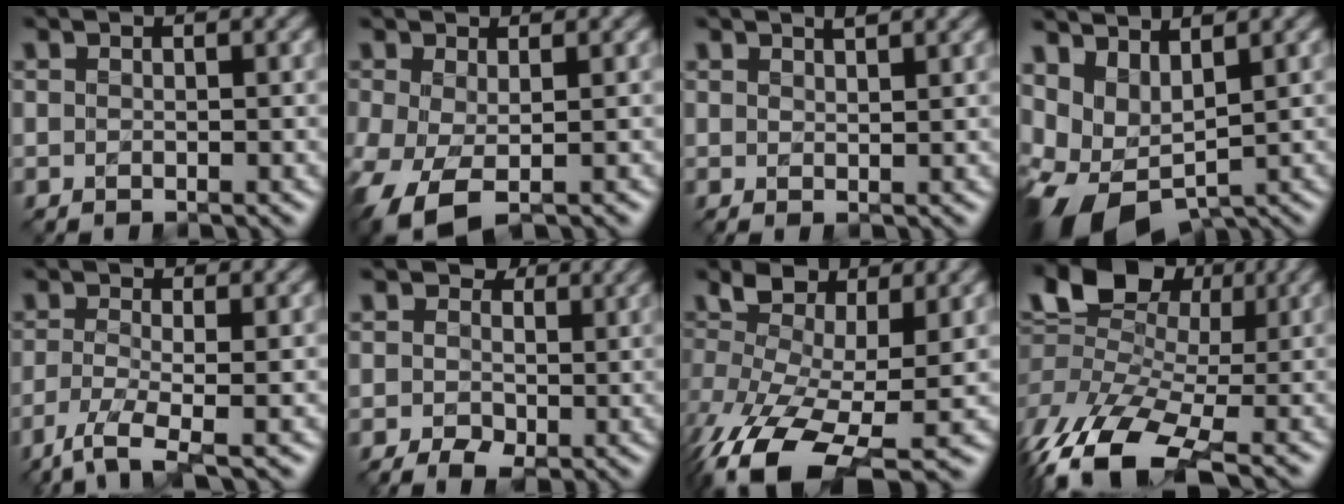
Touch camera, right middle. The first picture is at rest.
{"total": 4.3, "force": [-1.7, 1.6, 3.6], "torque": [-0.087, -0.007, -0.037]}
{"total": 1.5, "force": [1.3, 0.3, 0.7], "torque": [-0.004, 0.005, 0.019]}
{"total": 7.3, "force": [0.1, 4.4, 5.9], "torque": [-0.128, -0.010, 0.011]}
{"total": 3.8, "force": [-1.8, 0.9, 3.2], "torque": [-0.064, -0.005, -0.047]}
{"total": 3.6, "force": [1.0, 2.8, 2.1], "torque": [-0.027, 0.008, 0.012]}
{"total": 9.3, "force": [-2.2, 4.6, 7.8], "torque": [-0.171, -0.003, -0.052]}
{"total": 14.4, "force": [-2.3, 9.4, 10.6], "torque": [-0.201, 0.012, -0.030]}